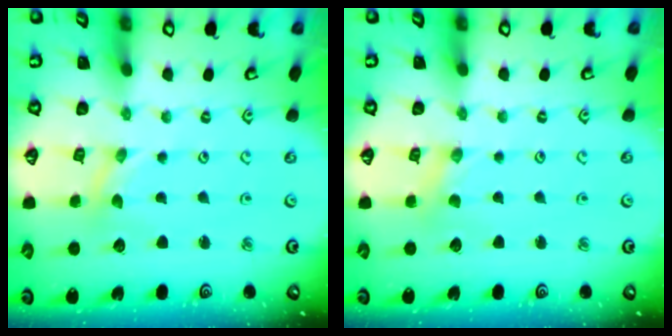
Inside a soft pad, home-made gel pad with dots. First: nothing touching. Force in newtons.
{"total": 0.7, "press": 0.7, "slide": 0.2}